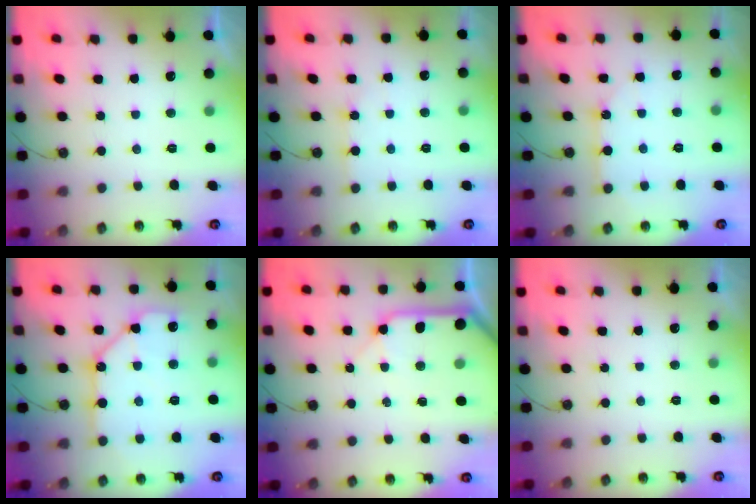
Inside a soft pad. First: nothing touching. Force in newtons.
{"total": 3.9, "press": 3.9, "slide": 0.5}
{"total": 7.1, "press": 7.1, "slide": 0.3}
{"total": 13.0, "press": 12.9, "slide": 1.2}
{"total": 11.8, "press": 11.7, "slide": 1.6}
{"total": 0.0}